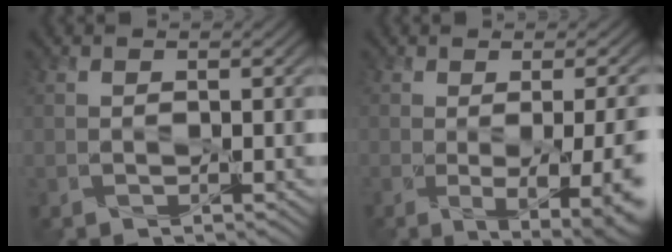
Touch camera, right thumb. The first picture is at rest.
{"total": 11.2, "force": [-2.0, 4.6, 10.1], "torque": [-0.103, -0.022, -0.001]}